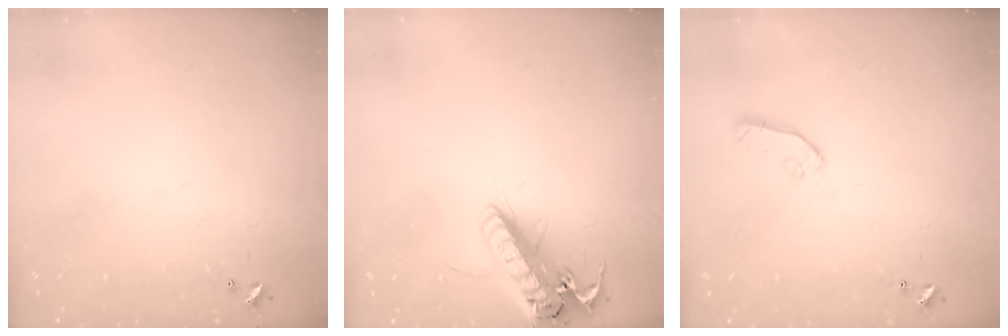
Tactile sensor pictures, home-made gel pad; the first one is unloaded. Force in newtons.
{"total": 19.1, "press": 18.8, "slide": 3.3}
{"total": 7.3, "press": 7.3, "slide": 0.4}